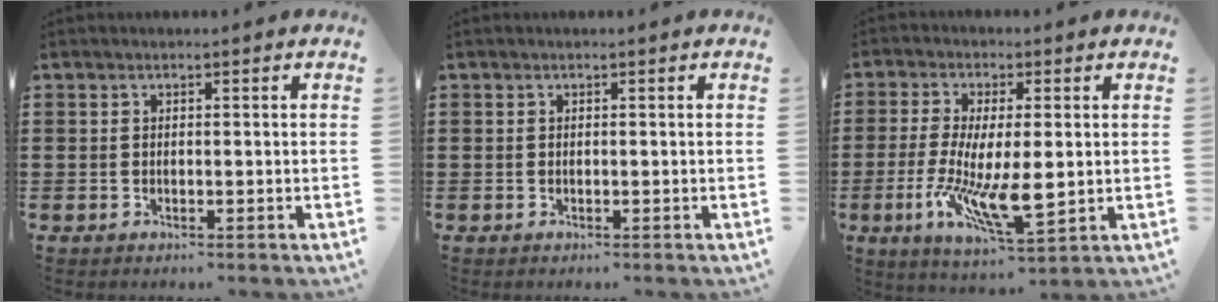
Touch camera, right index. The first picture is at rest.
{"total": 0.0}
{"total": 10.0, "force": [-1.5, 3.4, 9.3], "torque": [-0.187, -0.010, -0.021]}